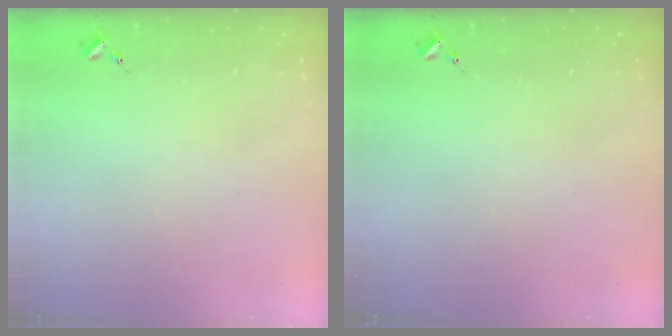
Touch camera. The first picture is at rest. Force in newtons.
{"total": 0.0}